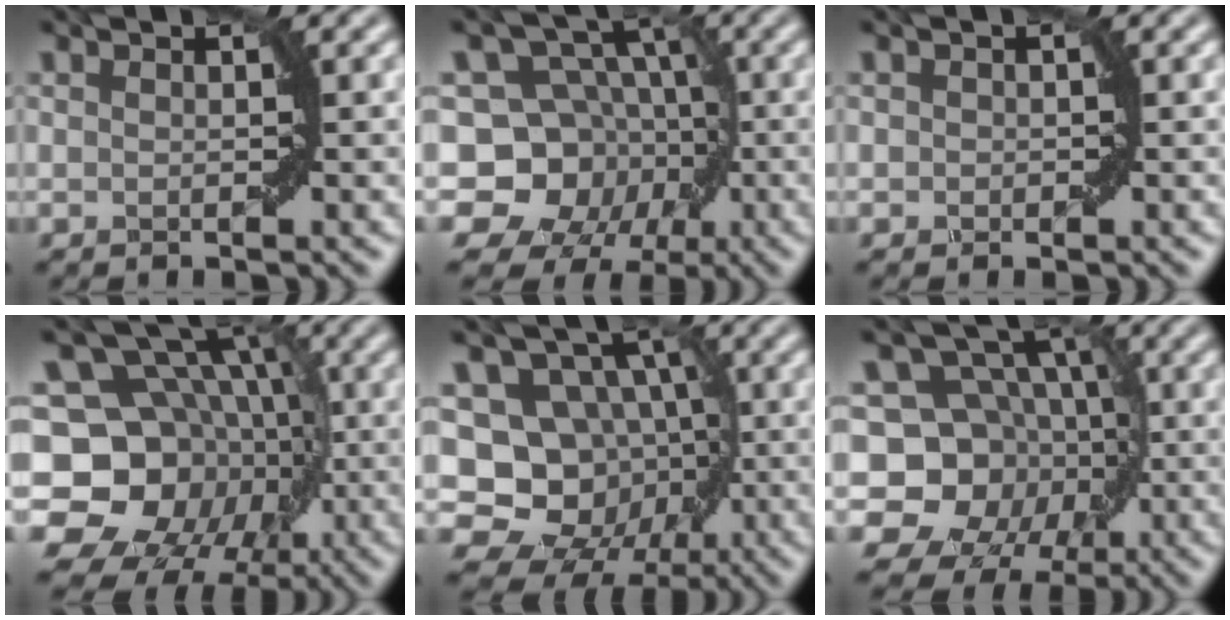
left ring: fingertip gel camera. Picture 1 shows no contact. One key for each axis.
{"total": 11.7, "fx": -2.7, "fy": 10.2, "fz": 5.0, "tx": -0.075, "ty": 0.028, "tz": -0.081}
{"total": 0.5, "fx": 0.0, "fy": 0.5, "fz": 0.1, "tx": 0.002, "ty": 0.000, "tz": -0.002}
{"total": 18.1, "fx": -3.7, "fy": 15.4, "fz": 8.6, "tx": -0.149, "ty": 0.007, "tz": -0.086}
{"total": 14.6, "fx": -2.0, "fy": 12.8, "fz": 6.8, "tx": -0.098, "ty": 0.014, "tz": -0.050}
{"total": 12.8, "fx": -2.0, "fy": 11.2, "fz": 5.9, "tx": -0.093, "ty": 0.030, "tz": -0.073}